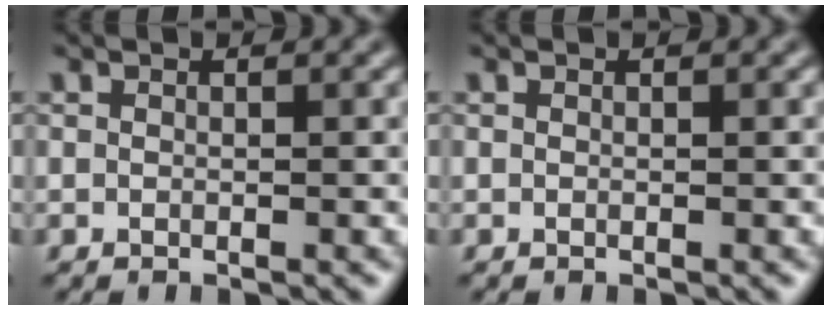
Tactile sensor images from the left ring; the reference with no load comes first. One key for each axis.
{"total": 0.0}